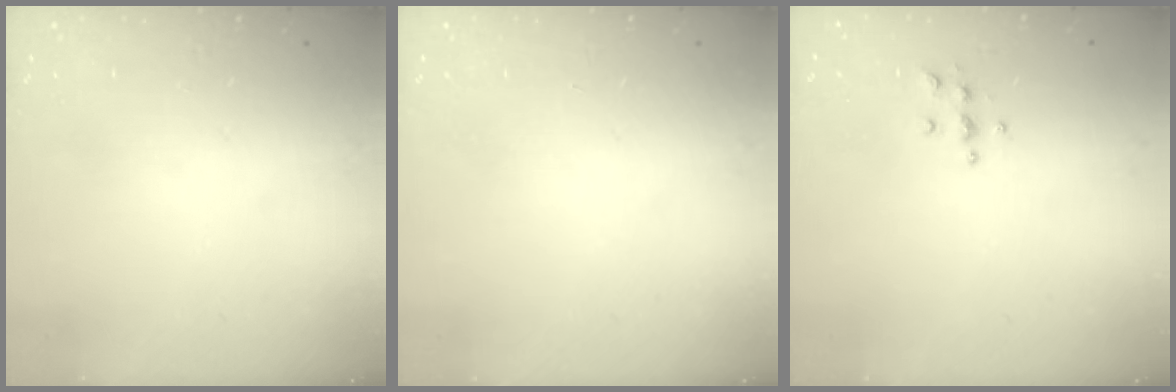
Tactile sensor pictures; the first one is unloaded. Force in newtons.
{"total": 0.0}
{"total": 4.6, "press": 4.6, "slide": 0.5}